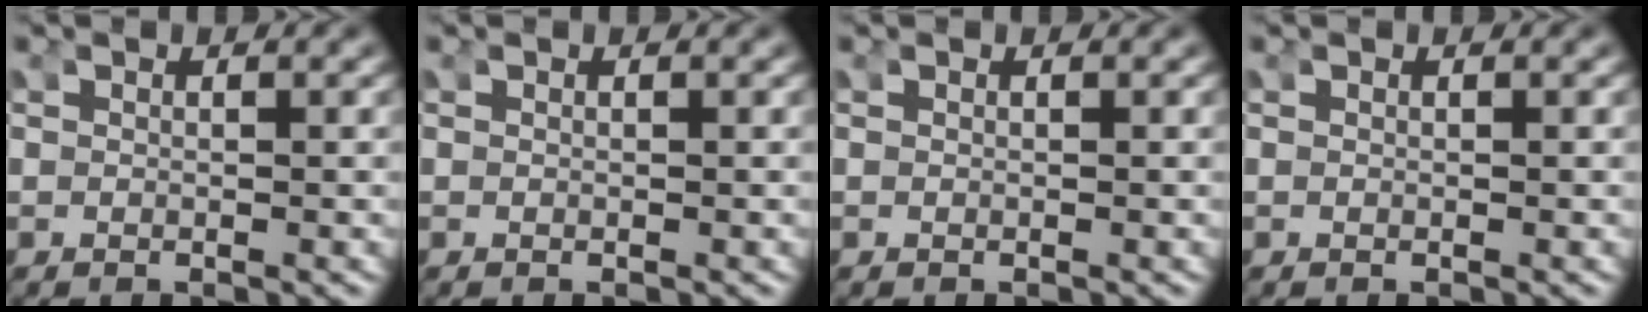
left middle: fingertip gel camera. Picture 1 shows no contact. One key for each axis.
{"total": 0.0}
{"total": 0.0}
{"total": 0.0}